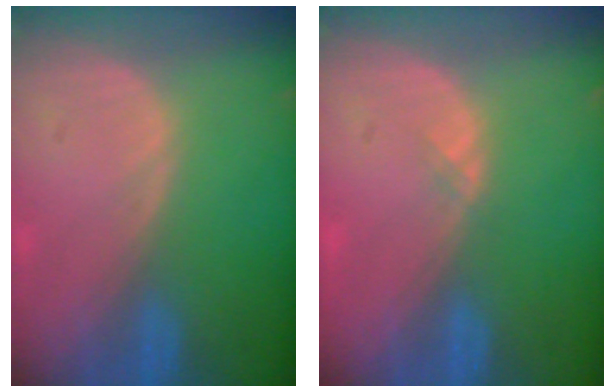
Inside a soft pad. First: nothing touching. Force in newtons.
{"total": 0.8, "press": 0.5, "slide": 0.6}